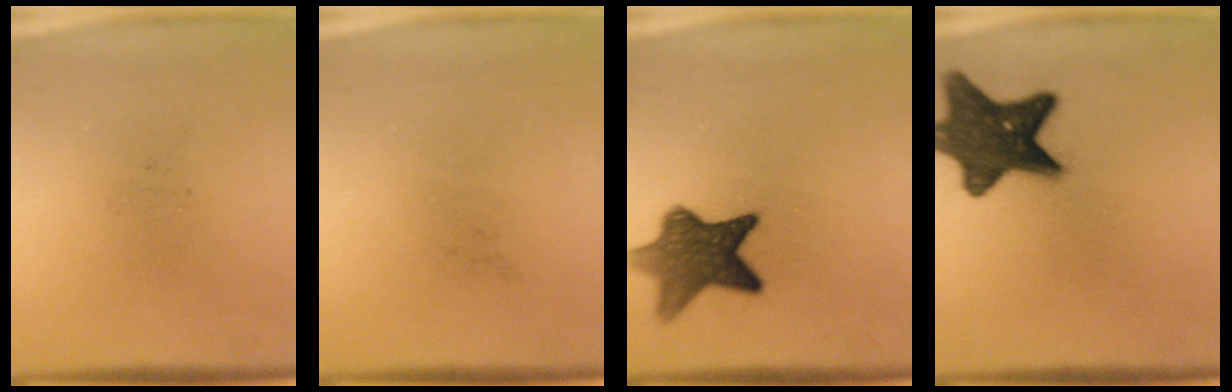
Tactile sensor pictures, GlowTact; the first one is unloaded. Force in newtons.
{"total": 0.0}
{"total": 9.6}
{"total": 14.4}